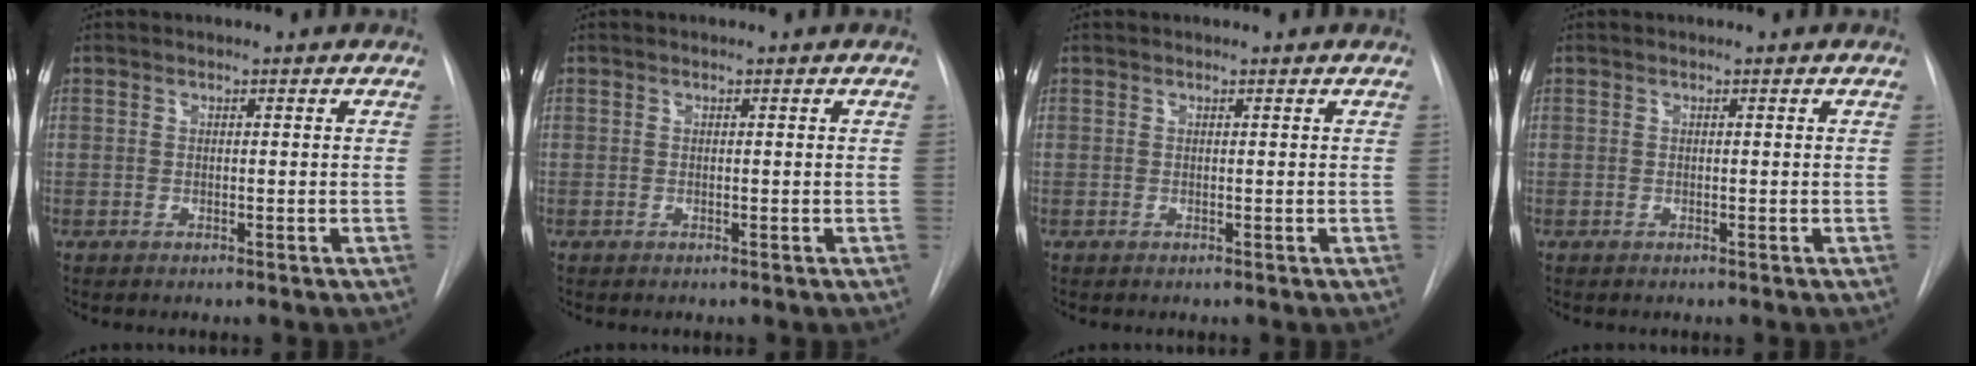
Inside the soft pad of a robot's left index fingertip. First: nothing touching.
{"total": 0.0}
{"total": 0.0}
{"total": 0.0}